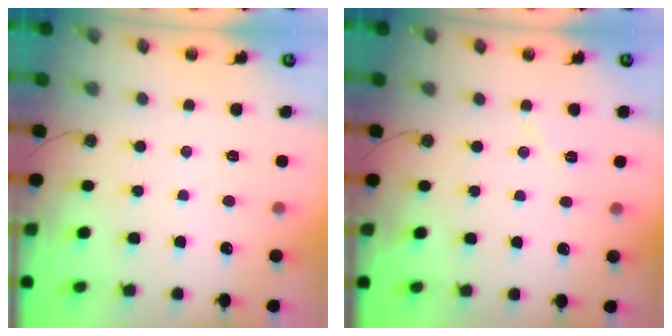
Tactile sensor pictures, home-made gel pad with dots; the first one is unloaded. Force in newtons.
{"total": 5.7, "press": 5.1, "slide": 2.7}